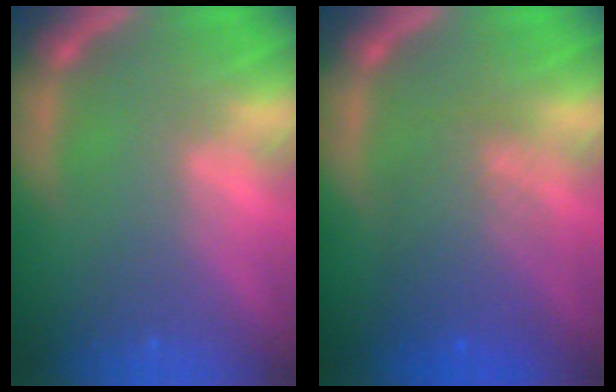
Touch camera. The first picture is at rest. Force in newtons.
{"total": 5.1}